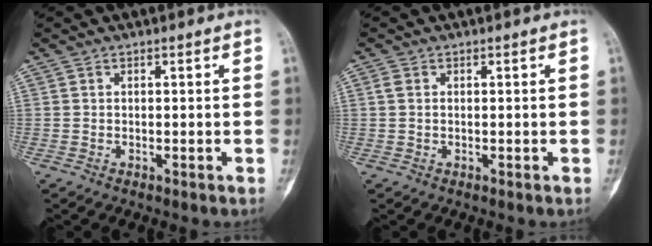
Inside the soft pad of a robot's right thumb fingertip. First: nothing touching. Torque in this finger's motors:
{"motor_torque": [-0.04, -0.05, 0.28, 0.02, -0.02]}